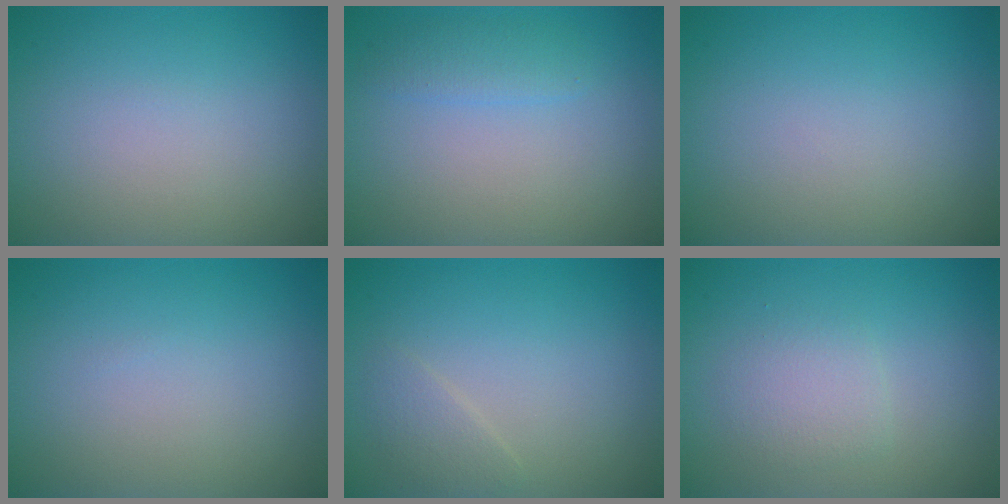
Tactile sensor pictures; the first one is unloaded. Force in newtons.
{"total": 1.6, "press": 1.6, "slide": 0.2}
{"total": 0.0}
{"total": 0.0}
{"total": 1.4, "press": 1.4, "slide": 0.1}
{"total": 1.9, "press": 1.9, "slide": 0.1}